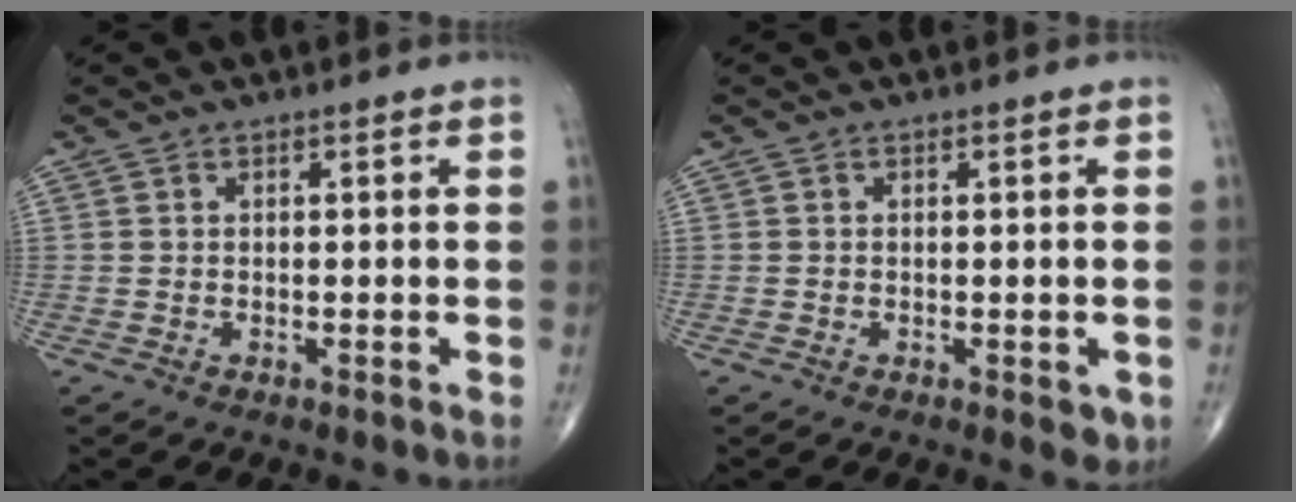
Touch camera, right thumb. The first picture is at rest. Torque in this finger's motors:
{"motor_torque": [0.43, 0.66, 0.16, 0.07, 0.08]}